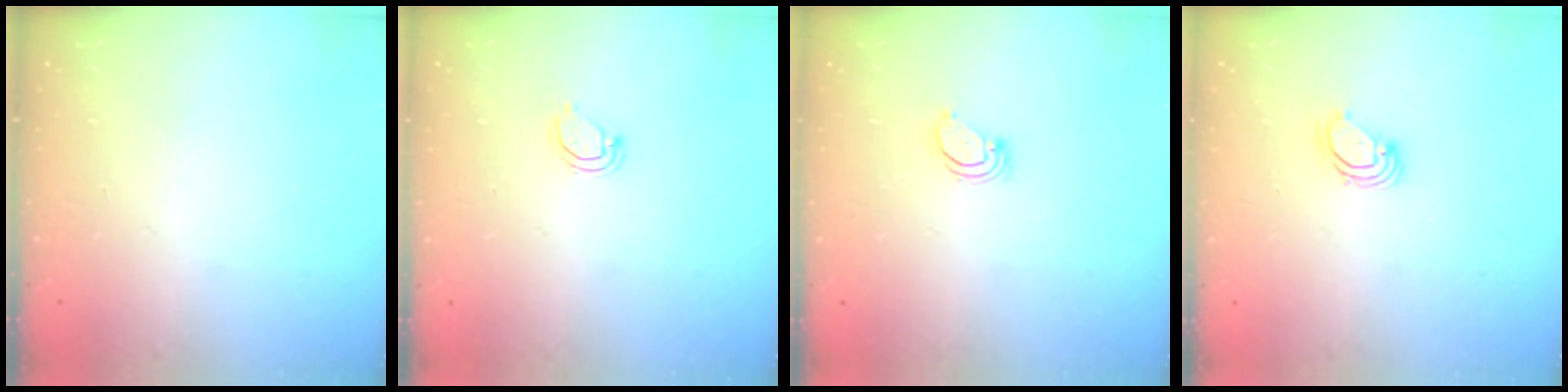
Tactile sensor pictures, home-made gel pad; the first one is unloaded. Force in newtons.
{"total": 3.6, "press": 3.5, "slide": 0.4}
{"total": 2.2, "press": 2.2, "slide": 0.3}
{"total": 3.8, "press": 3.8, "slide": 0.1}